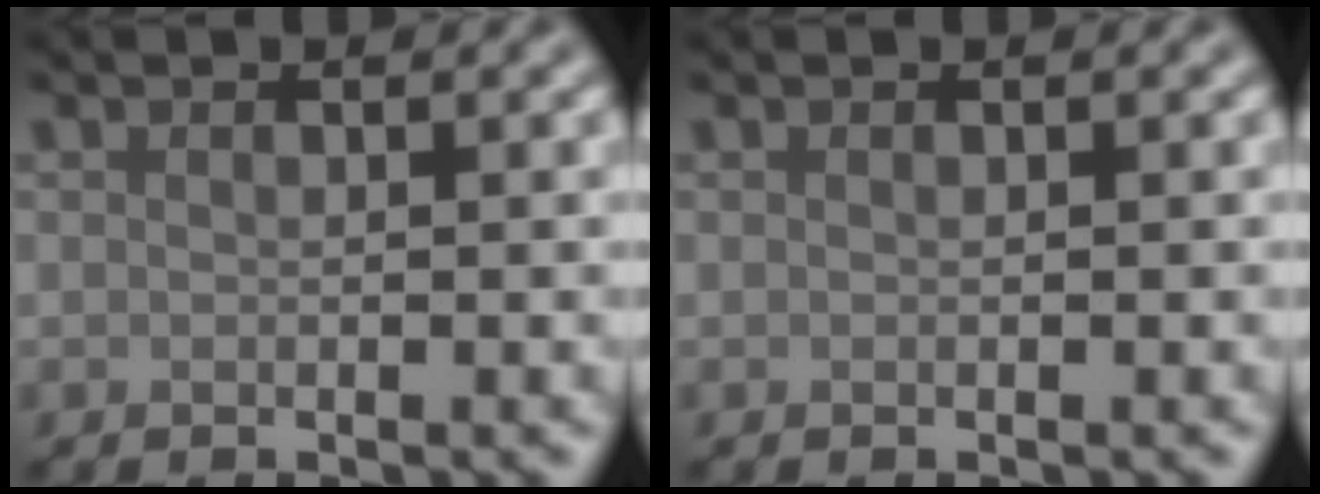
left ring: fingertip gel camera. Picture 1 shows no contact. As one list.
[{"total": 0.0}]